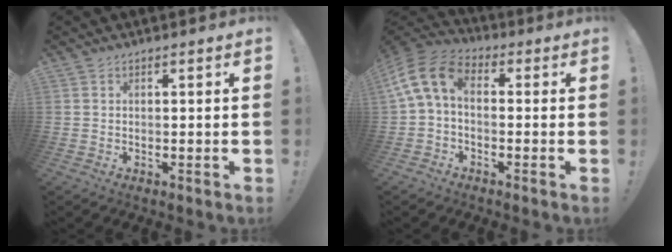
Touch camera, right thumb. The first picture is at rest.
{"total": 10.9, "force": [1.4, 6.6, 8.5], "torque": [-0.181, 0.013, 0.031]}